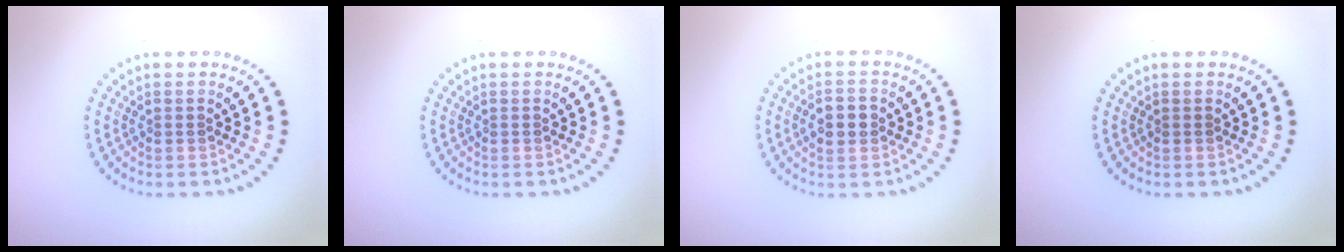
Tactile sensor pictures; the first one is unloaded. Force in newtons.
{"total": 0.0}
{"total": 2.6, "press": 2.6, "slide": 0.2}
{"total": 0.0}